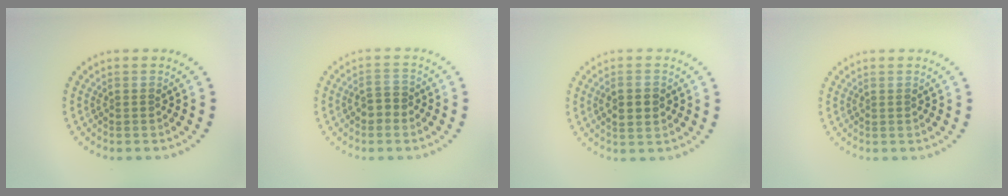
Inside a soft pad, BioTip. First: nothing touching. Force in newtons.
{"total": 1.9, "press": 1.8, "slide": 0.5}
{"total": 2.4, "press": 2.4, "slide": 0.2}
{"total": 0.0}